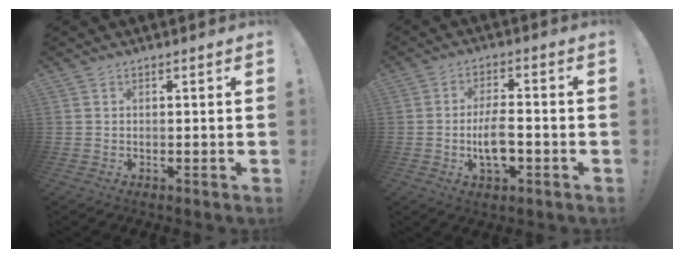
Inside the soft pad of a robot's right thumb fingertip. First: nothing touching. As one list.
[{"total": 9.0, "force": [-2.1, 4.1, 7.8], "torque": [-0.132, 0.003, -0.037]}]